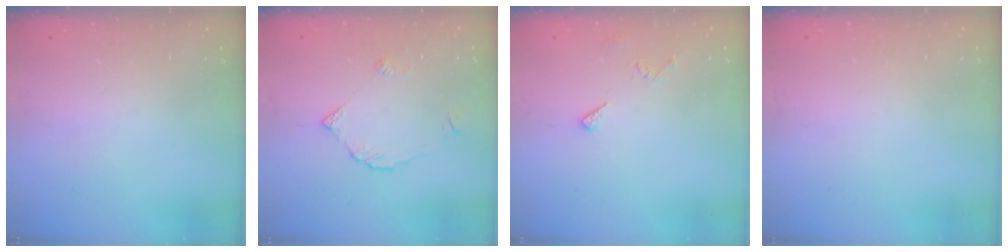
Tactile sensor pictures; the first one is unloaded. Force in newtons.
{"total": 3.9, "press": 3.9, "slide": 0.3}
{"total": 5.5, "press": 5.5, "slide": 0.5}
{"total": 1.4, "press": 1.4, "slide": 0.1}